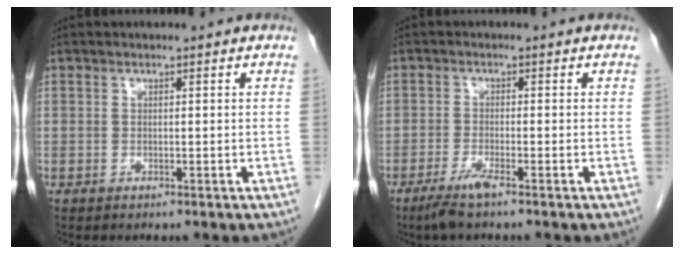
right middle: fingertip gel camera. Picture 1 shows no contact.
{"total": 3.2, "force": [-2.3, -0.3, 2.2], "torque": [-0.050, -0.009, -0.049]}